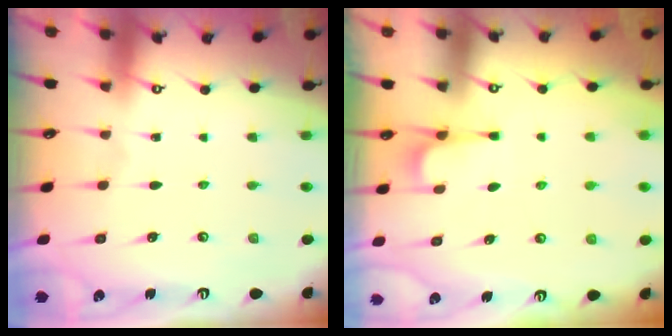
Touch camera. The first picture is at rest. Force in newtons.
{"total": 1.1, "press": 0.2, "slide": 1.1}